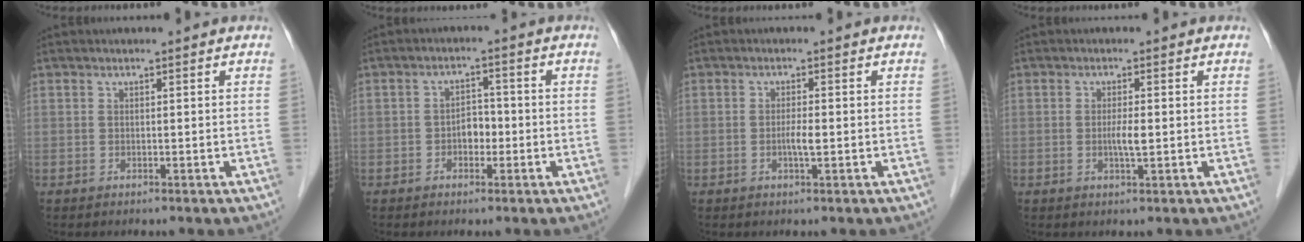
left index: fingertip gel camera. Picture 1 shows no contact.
{"total": 2.9, "force": [-1.0, 1.9, 2.0], "torque": [-0.029, 0.010, -0.019]}
{"total": 1.9, "force": [-0.4, 0.2, 1.8], "torque": [-0.036, 0.000, -0.007]}
{"total": 2.2, "force": [-0.2, 0.2, 2.1], "torque": [-0.043, -0.002, -0.002]}